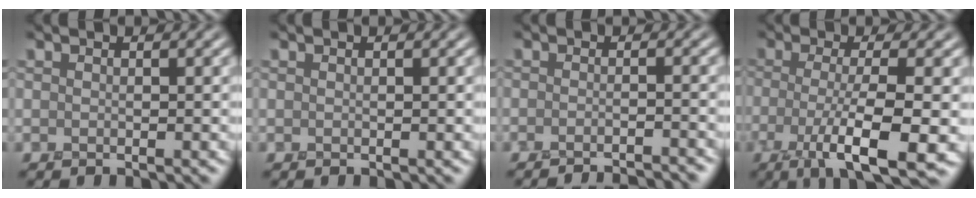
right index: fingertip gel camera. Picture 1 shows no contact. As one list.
[{"total": 0.5, "force": [0.3, -0.1, -0.4], "torque": [0.008, 0.002, 0.004]}, {"total": 3.8, "force": [-3.6, 0.4, 1.0], "torque": [0.008, 0.004, -0.049]}, {"total": 6.9, "force": [-2.5, 1.5, 6.3], "torque": [-0.103, -0.002, -0.049]}]